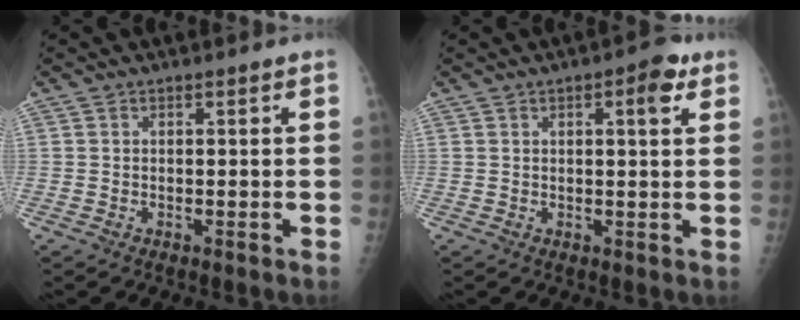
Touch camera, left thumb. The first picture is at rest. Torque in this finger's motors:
{"motor_torque": [-0.30, -0.05, -0.21, 0.29, 0.00]}